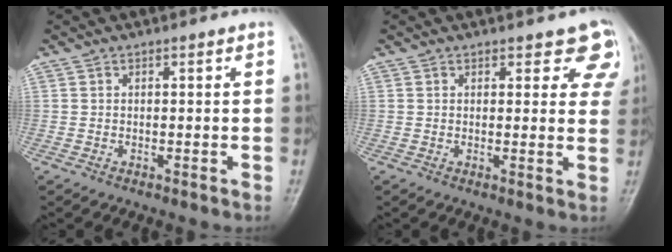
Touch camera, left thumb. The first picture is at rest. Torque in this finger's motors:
{"motor_torque": [0.12, 0.21, 0.23, 0.22, 0.03]}